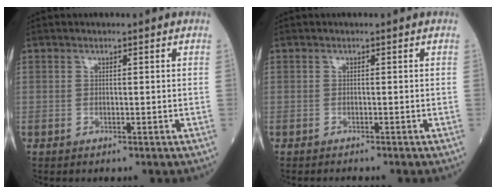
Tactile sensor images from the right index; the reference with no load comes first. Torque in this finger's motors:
{"motor_torque": [-0.18, -0.15, 0.05, 0.05]}